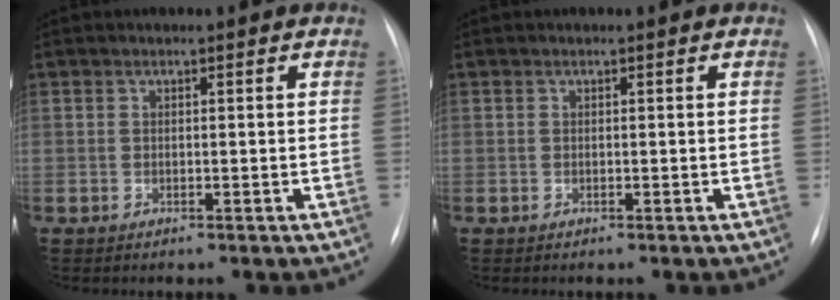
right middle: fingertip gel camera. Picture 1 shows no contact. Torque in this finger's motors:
{"motor_torque": [-0.01, -0.01, 0.00, 0.00]}